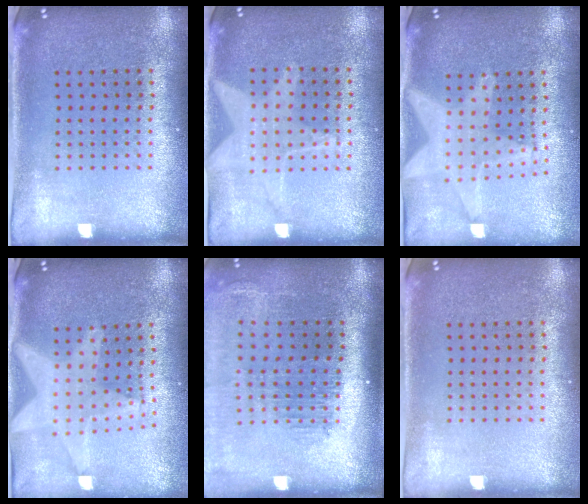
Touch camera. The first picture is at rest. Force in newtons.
{"total": 1.1, "press": 1.0, "slide": 0.4}
{"total": 2.3, "press": 1.8, "slide": 1.3}
{"total": 1.9, "press": 1.6, "slide": 1.0}
{"total": 2.1, "press": 1.7, "slide": 1.2}
{"total": 0.0}